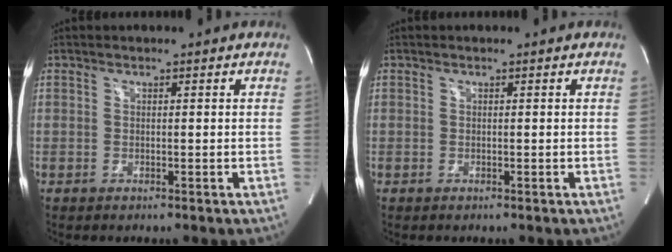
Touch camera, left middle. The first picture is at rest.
{"total": 0.0}